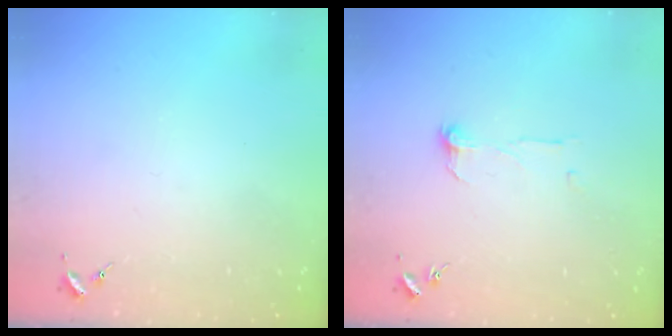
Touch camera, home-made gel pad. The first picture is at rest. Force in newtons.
{"total": 5.1, "press": 5.0, "slide": 0.5}